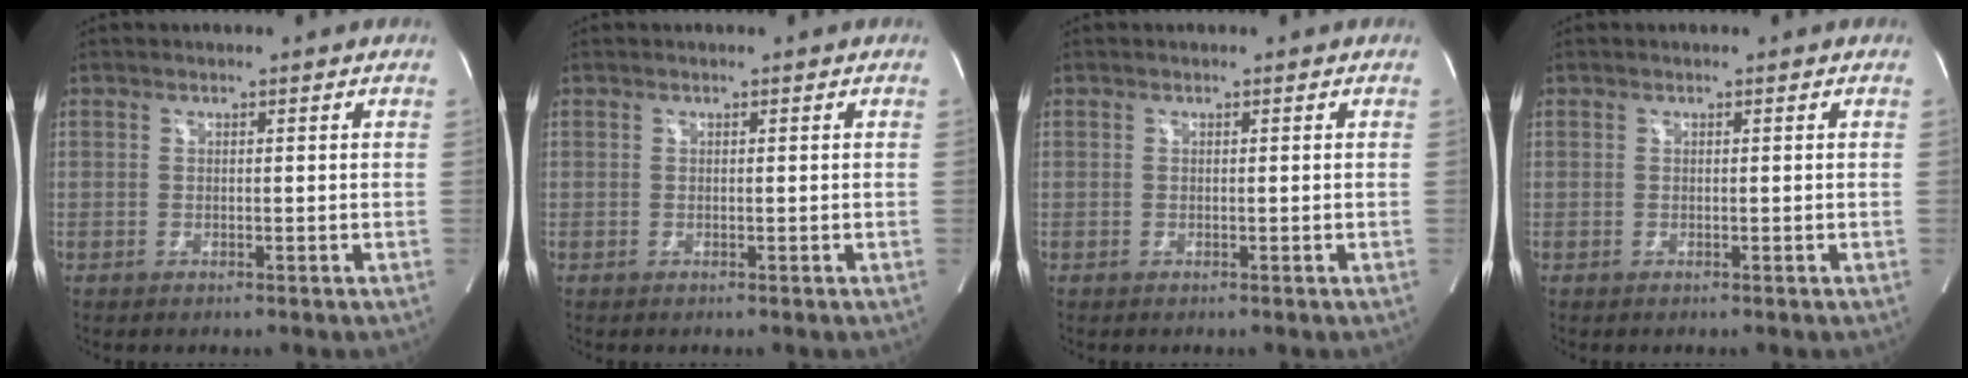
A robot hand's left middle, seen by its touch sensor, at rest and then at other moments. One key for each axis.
{"total": 0.0}
{"total": 0.0}
{"total": 0.0}